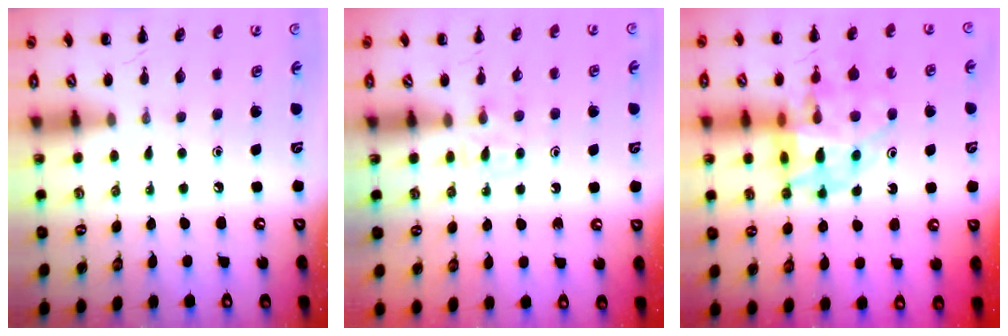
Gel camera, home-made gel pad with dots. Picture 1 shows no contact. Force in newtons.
{"total": 3.6, "press": 3.4, "slide": 1.2}
{"total": 16.0, "press": 15.5, "slide": 4.0}